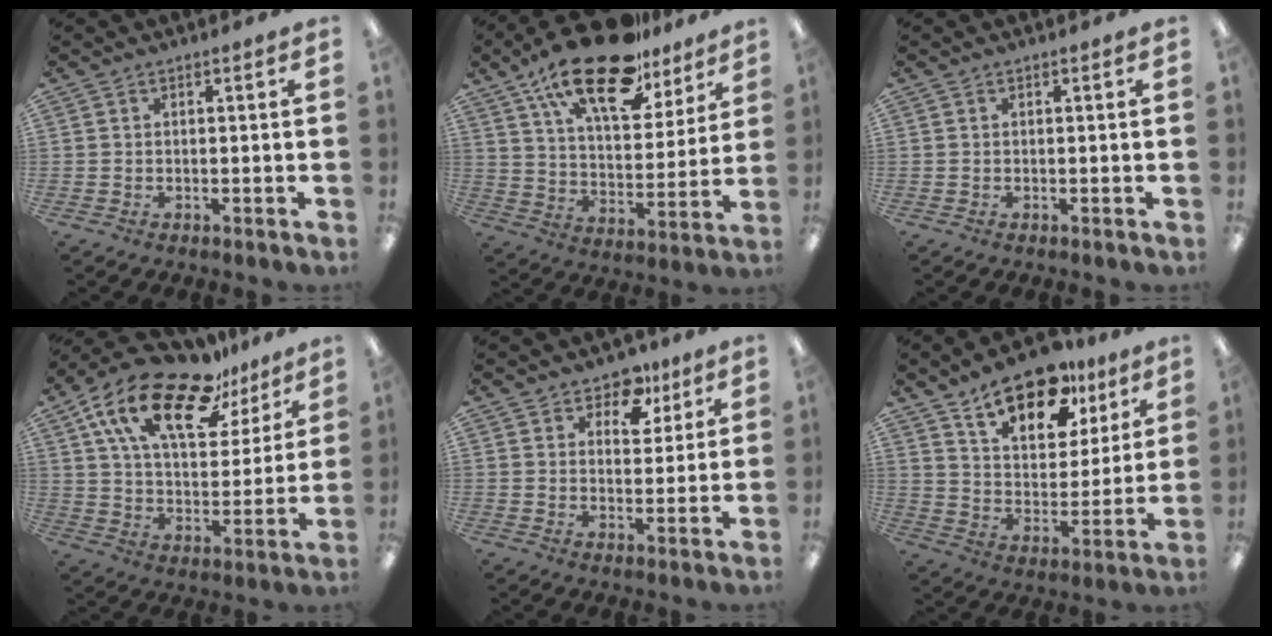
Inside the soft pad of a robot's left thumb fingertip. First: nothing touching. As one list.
[{"total": 22.6, "force": [15.1, 9.6, 13.8], "torque": [-0.227, -0.079, 0.259]}, {"total": 0.0}, {"total": 21.8, "force": [13.9, 9.8, 13.7], "torque": [-0.239, -0.071, 0.242]}, {"total": 7.9, "force": [5.4, 5.0, 2.9], "torque": [-0.032, -0.028, 0.093]}, {"total": 17.5, "force": [12.2, 8.6, 9.0], "torque": [-0.132, -0.067, 0.211]}]